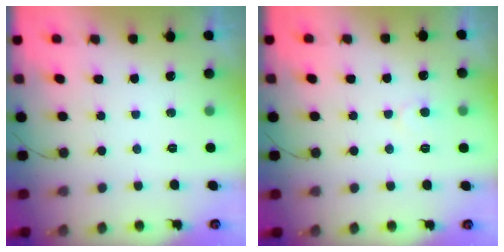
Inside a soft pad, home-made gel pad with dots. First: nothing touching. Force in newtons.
{"total": 6.1, "press": 6.1, "slide": 0.4}